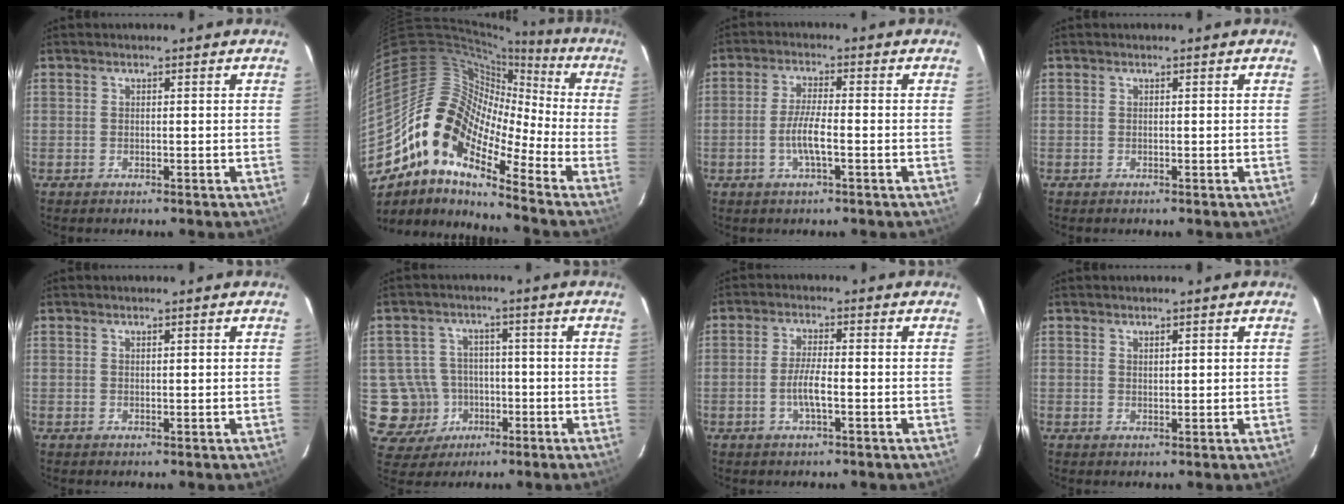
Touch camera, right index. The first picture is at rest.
{"total": 15.7, "force": [-8.6, 6.8, 11.2], "torque": [-0.178, 0.002, -0.183]}
{"total": 5.0, "force": [-1.7, 0.7, 4.7], "torque": [-0.095, -0.003, -0.032]}
{"total": 0.0}
{"total": 0.5, "force": [0.4, 0.1, 0.3], "torque": [-0.004, 0.002, 0.008]}
{"total": 9.3, "force": [-2.1, 9.0, 1.0], "torque": [-0.055, 0.026, -0.020]}
{"total": 4.2, "force": [-1.4, 0.6, 3.9], "torque": [-0.078, -0.003, -0.027]}
{"total": 1.2, "force": [0.8, 0.5, 0.8], "torque": [-0.012, 0.003, 0.015]}